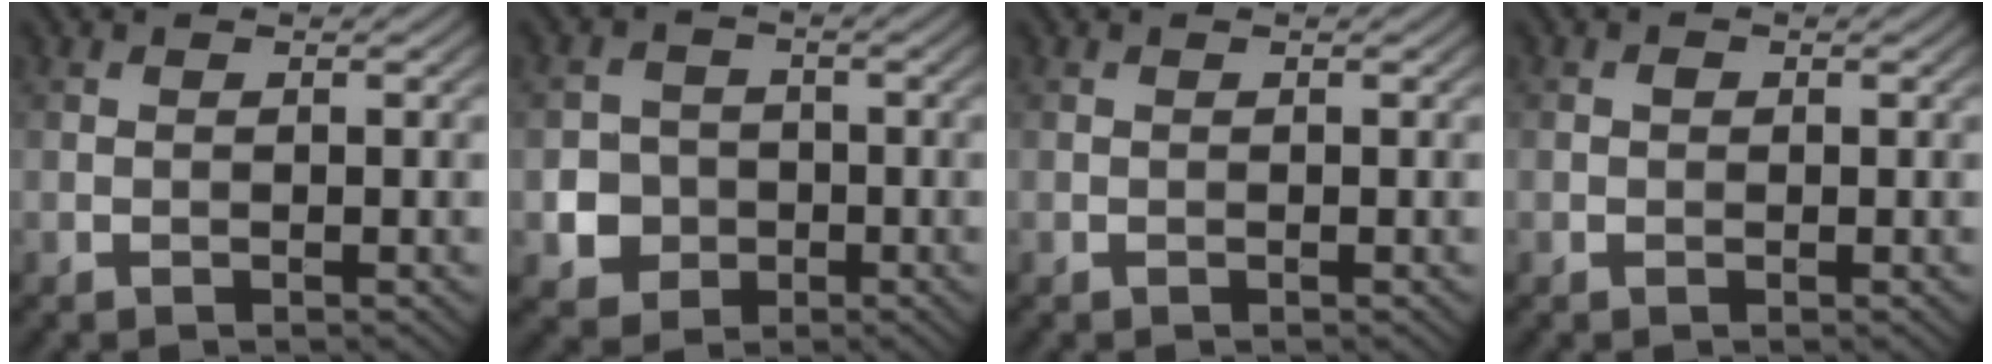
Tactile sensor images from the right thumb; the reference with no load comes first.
{"total": 5.1, "force": [-1.2, 4.8, 1.4], "torque": [-0.025, -0.006, -0.043]}
{"total": 0.0}
{"total": 0.6, "force": [0.1, 0.5, 0.3], "torque": [-0.003, -0.002, -0.001]}